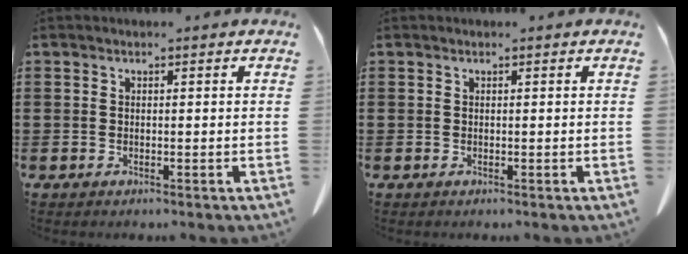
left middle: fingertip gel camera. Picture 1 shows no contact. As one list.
[{"total": 0.0}]